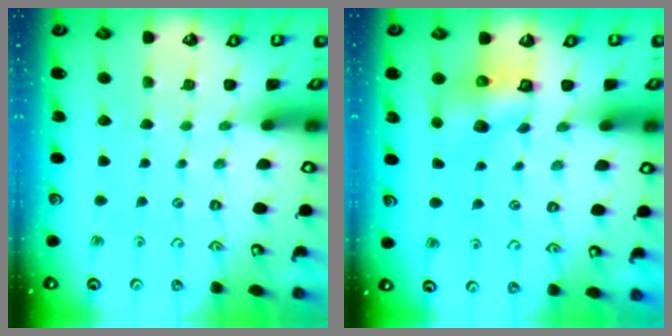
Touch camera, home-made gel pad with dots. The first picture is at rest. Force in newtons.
{"total": 6.4, "press": 6.3, "slide": 0.8}